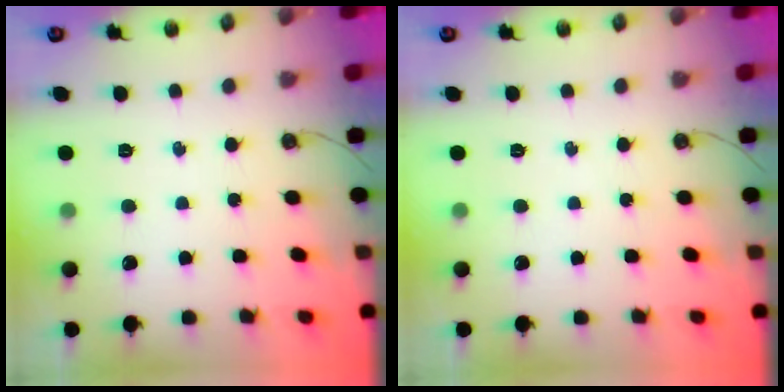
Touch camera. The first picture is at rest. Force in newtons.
{"total": 0.0}